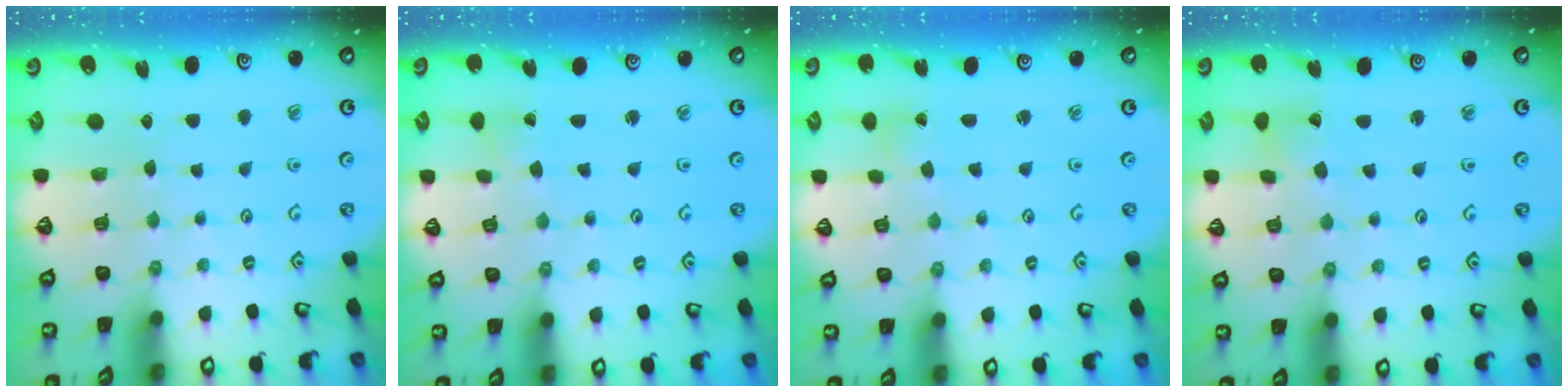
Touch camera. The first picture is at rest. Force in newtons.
{"total": 1.7, "press": 1.7, "slide": 0.3}
{"total": 1.0, "press": 1.0, "slide": 0.0}
{"total": 4.5, "press": 4.4, "slide": 0.6}